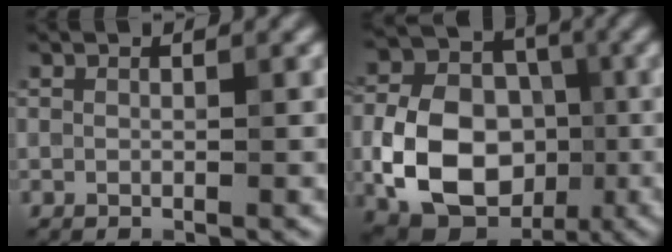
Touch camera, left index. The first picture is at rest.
{"total": 10.6, "force": [-2.6, 7.9, 6.5], "torque": [-0.124, -0.011, -0.051]}